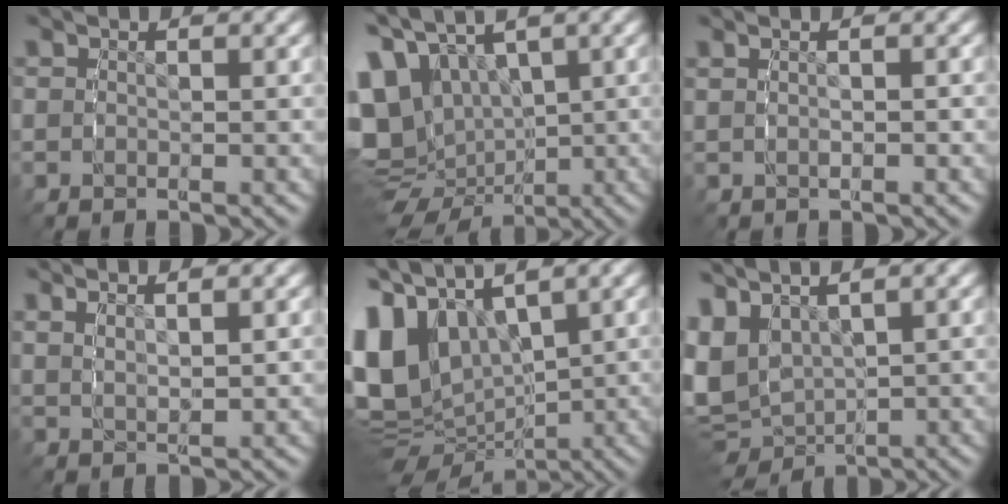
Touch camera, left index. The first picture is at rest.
{"total": 13.0, "force": [-1.6, 11.0, 6.6], "torque": [-0.172, -0.055, -0.013]}
{"total": 1.1, "force": [0.0, 0.8, 0.8], "torque": [-0.015, 0.007, -0.002]}
{"total": 3.3, "force": [1.7, 1.8, 2.2], "torque": [-0.041, 0.006, 0.023]}
{"total": 13.2, "force": [0.5, 10.5, 8.0], "torque": [-0.194, -0.020, 0.006]}
{"total": 10.2, "force": [-0.4, 8.9, 5.1], "torque": [-0.151, -0.041, -0.005]}